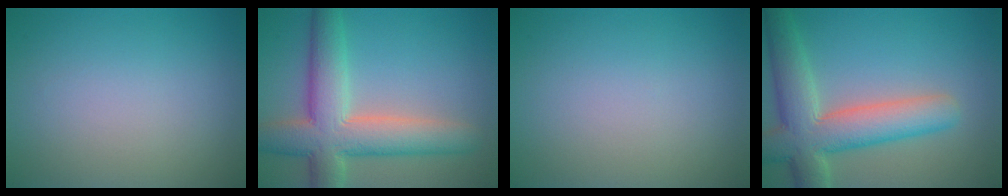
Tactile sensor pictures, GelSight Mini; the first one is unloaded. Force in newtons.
{"total": 8.4, "press": 8.4, "slide": 0.8}
{"total": 0.0}
{"total": 8.1, "press": 8.1, "slide": 0.6}